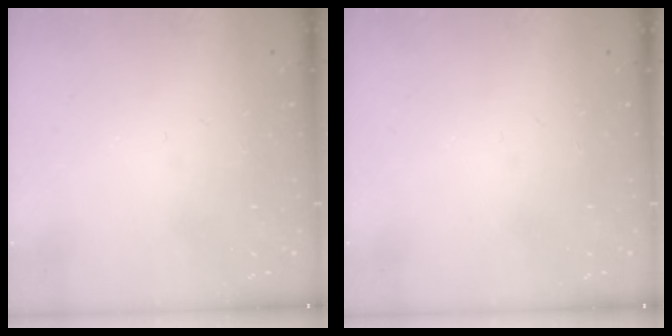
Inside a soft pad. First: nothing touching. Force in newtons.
{"total": 0.0}